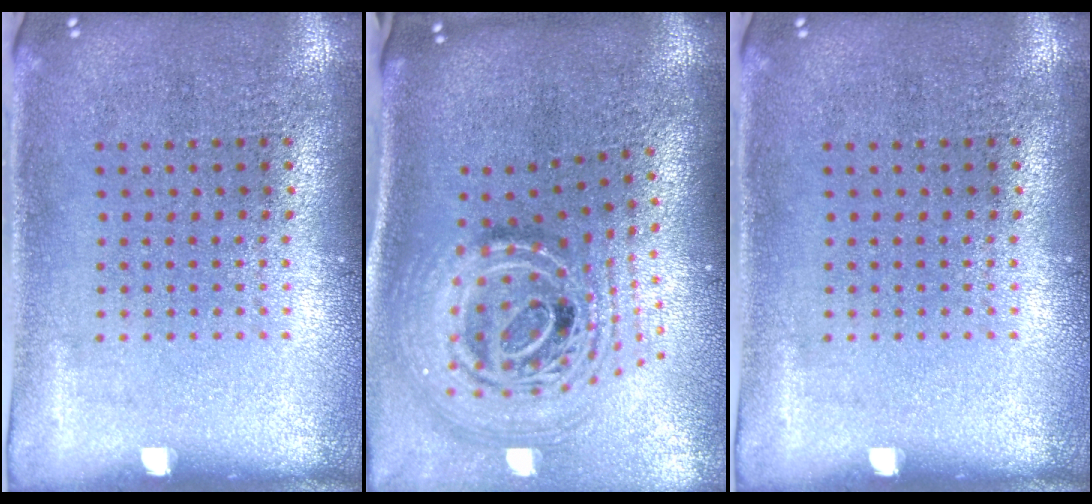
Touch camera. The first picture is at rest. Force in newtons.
{"total": 2.7, "press": 1.9, "slide": 1.9}
{"total": 0.0}